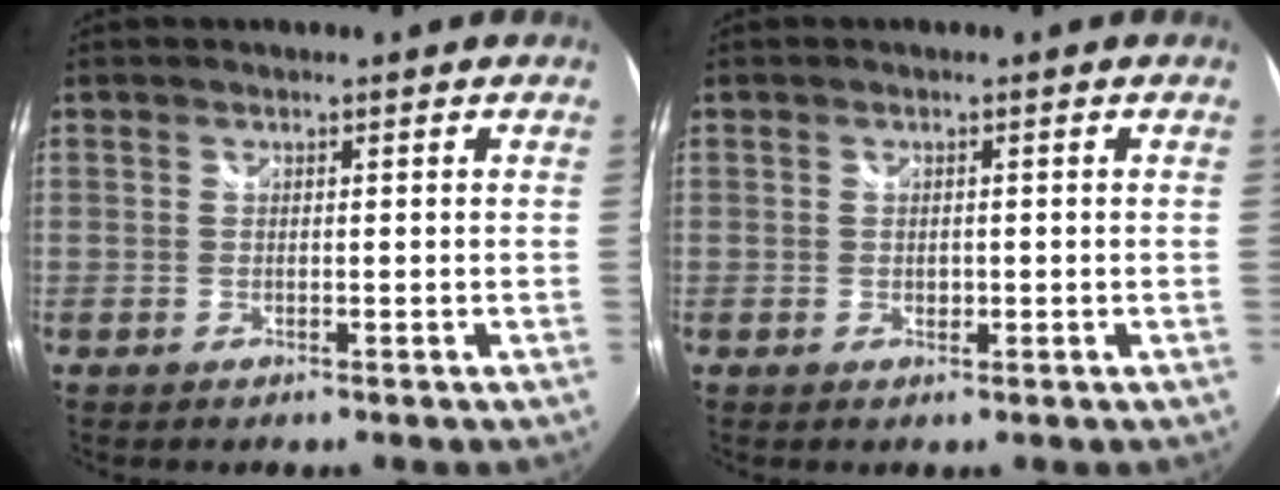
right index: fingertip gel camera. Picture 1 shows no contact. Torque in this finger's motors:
{"motor_torque": [0.12, -0.01, 0.08, 0.01]}